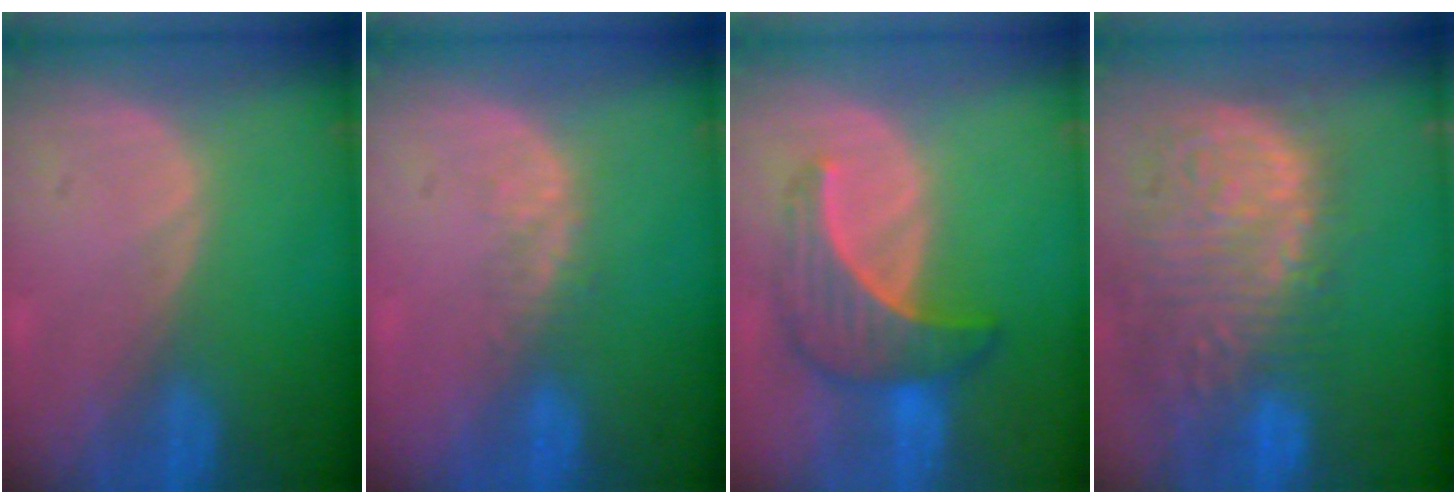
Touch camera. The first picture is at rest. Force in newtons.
{"total": 2.2, "press": 1.6, "slide": 1.5}
{"total": 6.7, "press": 6.7, "slide": 0.7}
{"total": 15.0, "press": 12.4, "slide": 8.4}